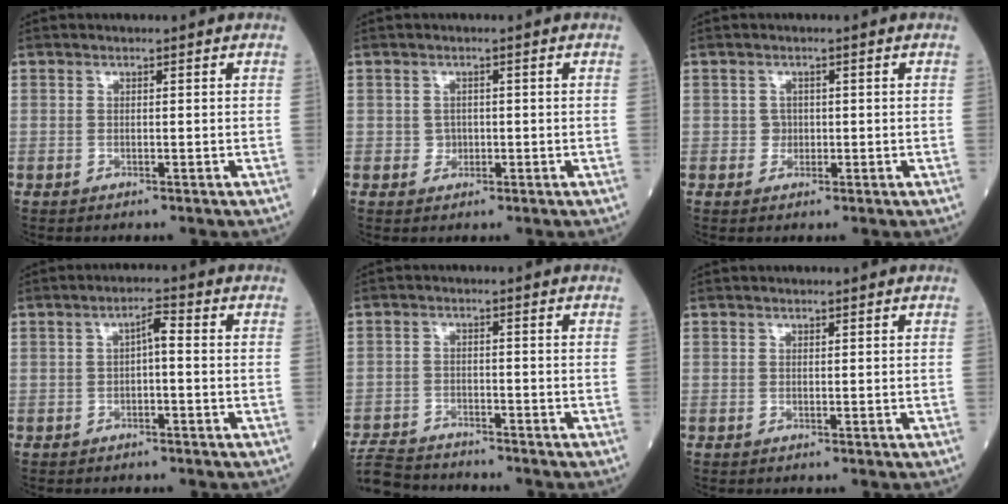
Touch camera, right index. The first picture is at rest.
{"total": 1.4, "force": [-0.2, 1.3, 0.4], "torque": [-0.003, 0.003, -0.002]}
{"total": 1.3, "force": [-0.1, 1.3, 0.3], "torque": [-0.001, 0.004, -0.001]}
{"total": 2.6, "force": [-0.1, 0.5, 2.5], "torque": [-0.039, 0.011, -0.002]}
{"total": 7.0, "force": [-6.9, 1.1, 0.5], "torque": [-0.011, -0.011, -0.127]}
{"total": 0.0}